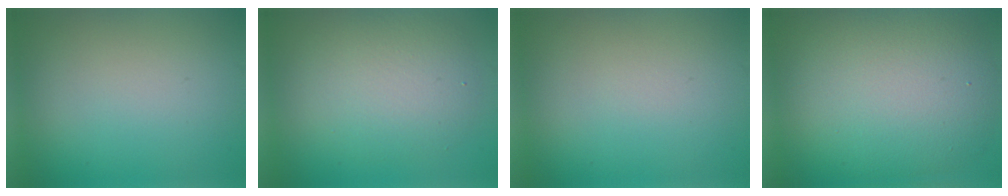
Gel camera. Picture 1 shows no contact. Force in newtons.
{"total": 4.9, "press": 4.8, "slide": 0.3}
{"total": 0.0}
{"total": 11.3, "press": 11.3, "slide": 0.5}